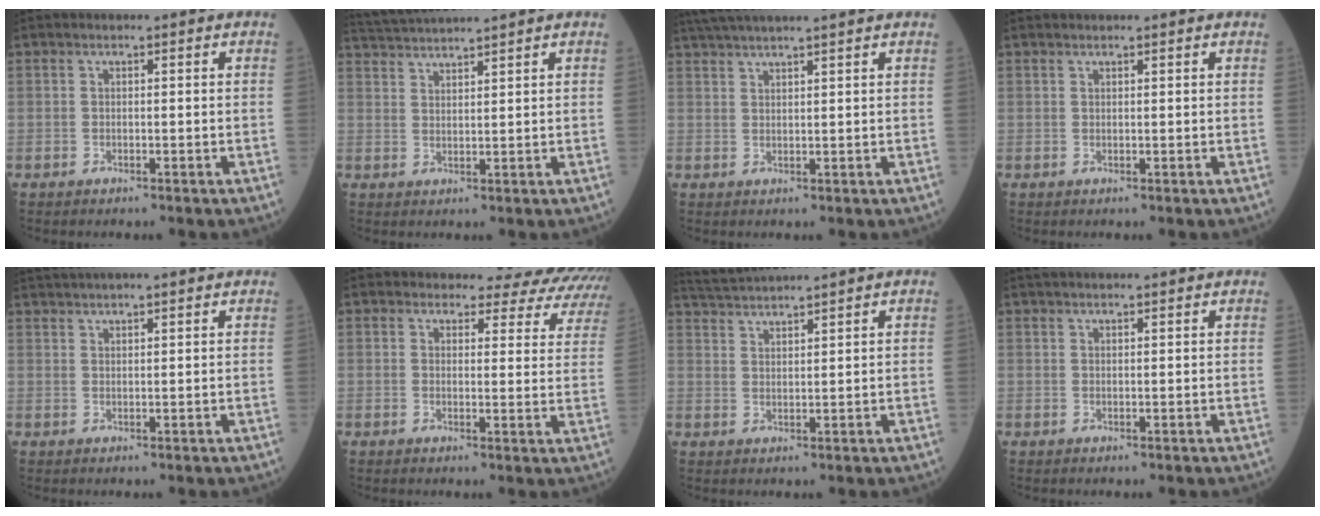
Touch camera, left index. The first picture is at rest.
{"total": 6.9, "force": [6.5, -1.5, 1.8], "torque": [-0.036, 0.025, 0.114]}
{"total": 9.9, "force": [8.7, -0.8, 4.6], "torque": [-0.080, 0.034, 0.130]}
{"total": 2.0, "force": [1.9, 0.0, 0.5], "torque": [-0.006, 0.018, 0.027]}
{"total": 9.9, "force": [8.9, 0.5, 4.2], "torque": [-0.073, 0.032, 0.126]}
{"total": 11.7, "force": [11.0, 3.5, 1.7], "torque": [0.012, -0.048, 0.085]}
{"total": 7.3, "force": [6.9, -1.4, 1.9], "torque": [-0.042, 0.026, 0.121]}
{"total": 8.1, "force": [7.5, 0.6, 3.2], "torque": [-0.043, 0.035, 0.097]}